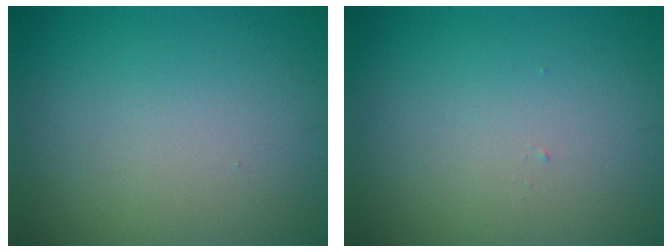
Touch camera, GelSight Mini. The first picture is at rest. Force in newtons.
{"total": 0.0}